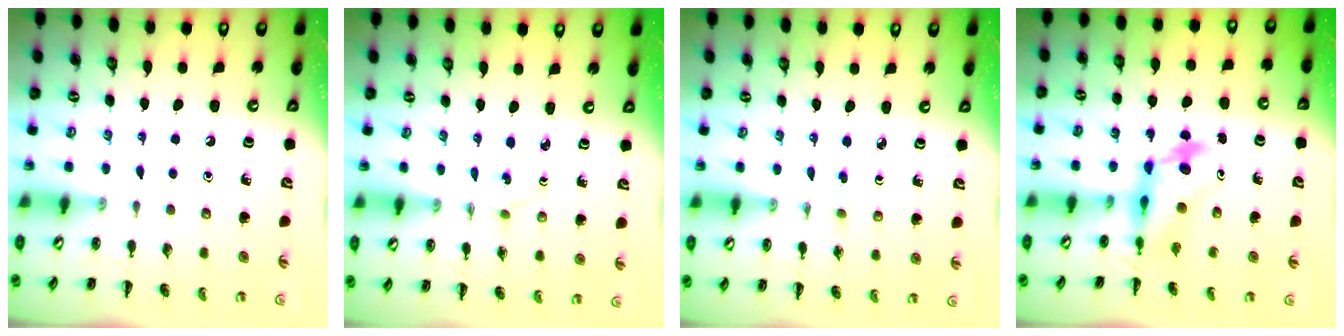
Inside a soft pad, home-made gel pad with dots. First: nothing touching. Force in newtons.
{"total": 2.7, "press": 2.6, "slide": 0.9}
{"total": 1.2, "press": 1.0, "slide": 0.8}
{"total": 5.6, "press": 5.3, "slide": 1.6}